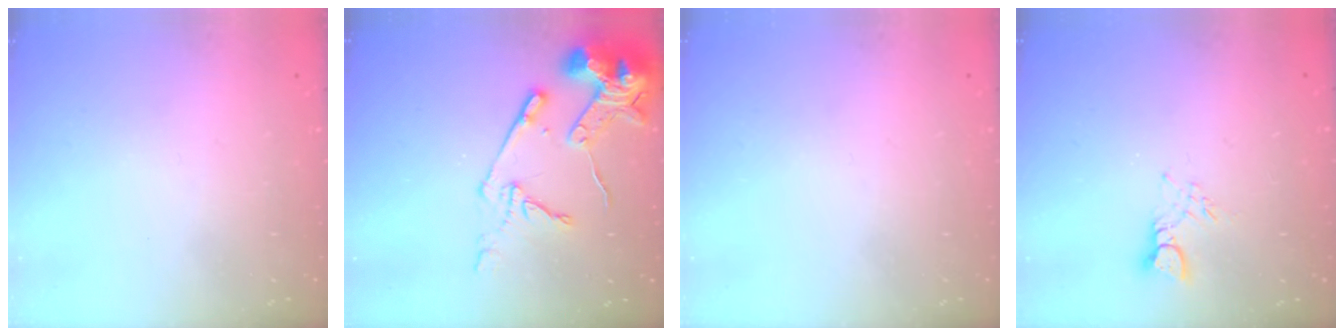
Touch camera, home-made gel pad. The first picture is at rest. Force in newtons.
{"total": 14.6, "press": 14.5, "slide": 1.7}
{"total": 0.0}
{"total": 3.3, "press": 3.3, "slide": 0.3}